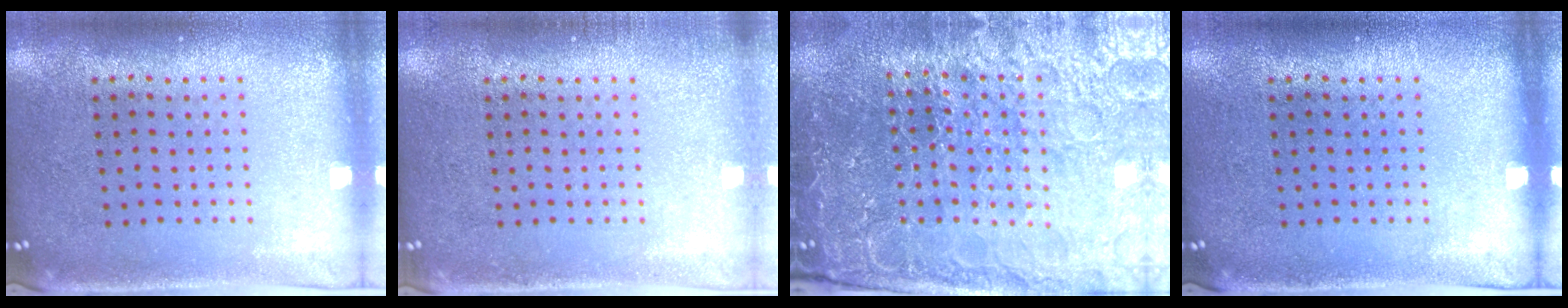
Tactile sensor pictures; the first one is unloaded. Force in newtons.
{"total": 0.8, "press": 0.8, "slide": 0.0}
{"total": 5.5, "press": 5.0, "slide": 2.3}
{"total": 0.0}